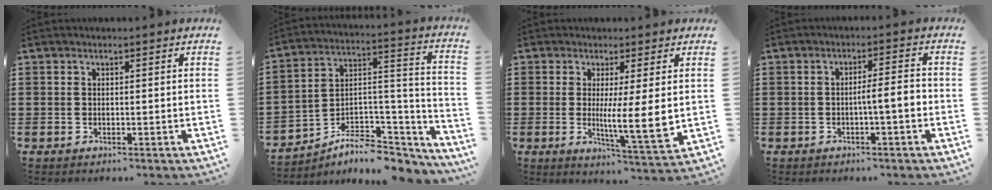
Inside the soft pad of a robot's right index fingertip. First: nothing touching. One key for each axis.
{"total": 5.7, "fx": -3.9, "fy": 3.5, "fz": 2.3, "tx": -0.048, "ty": -0.007, "tz": -0.071}
{"total": 7.5, "fx": 0.6, "fy": 0.5, "fz": 7.5, "tx": -0.120, "ty": -0.021, "tz": 0.008}
{"total": 3.9, "fx": -1.0, "fy": 0.5, "fz": 3.7, "tx": -0.066, "ty": 0.002, "tz": -0.021}